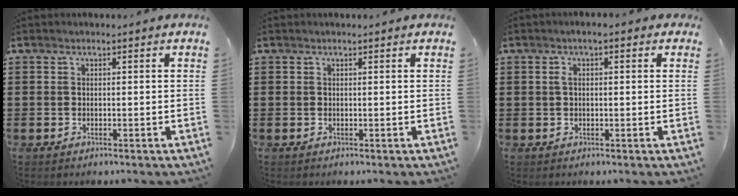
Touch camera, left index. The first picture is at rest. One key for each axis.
{"total": 0.0}
{"total": 2.1, "fx": 0.2, "fy": 0.8, "fz": 2.0, "tx": -0.040, "ty": 0.007, "tz": 0.001}